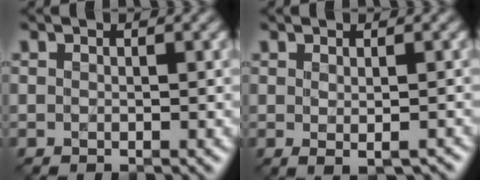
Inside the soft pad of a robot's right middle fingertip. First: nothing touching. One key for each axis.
{"total": 1.8, "fx": -0.1, "fy": 0.5, "fz": 1.8, "tx": -0.028, "ty": -0.001, "tz": 0.004}